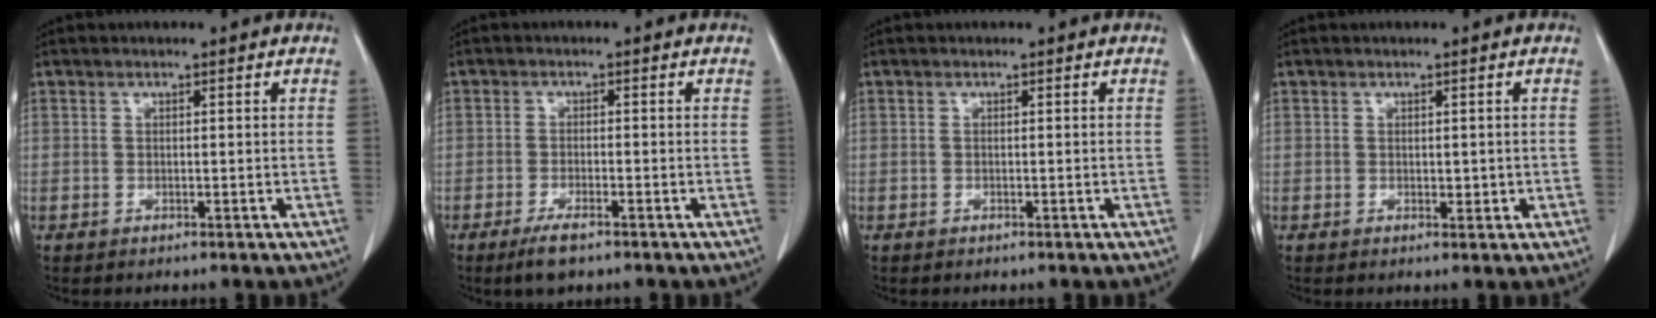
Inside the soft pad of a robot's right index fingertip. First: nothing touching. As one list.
[{"total": 3.7, "force": [-2.5, 0.8, 2.6], "torque": [-0.053, -0.004, -0.042]}, {"total": 0.0}, {"total": 1.4, "force": [0.0, 0.9, 1.2], "torque": [-0.013, -0.002, 0.003]}]